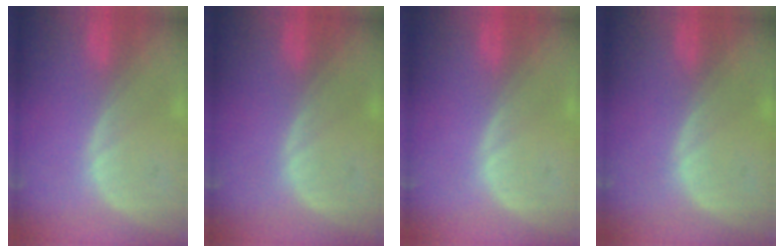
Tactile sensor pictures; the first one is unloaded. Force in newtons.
{"total": 0.0}
{"total": 0.0}
{"total": 0.6, "press": 0.0, "slide": 0.6}